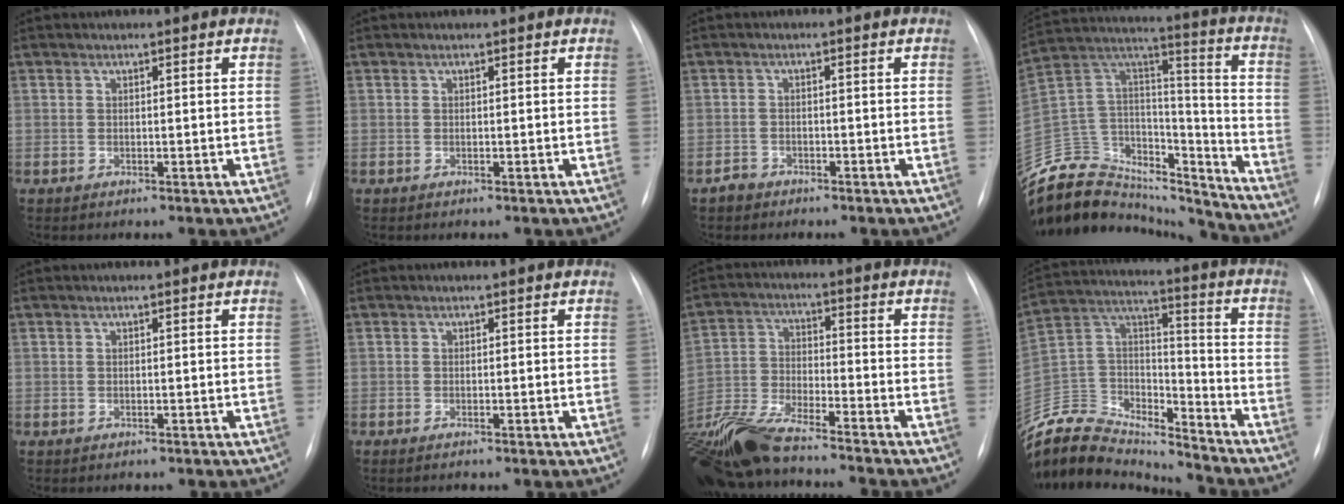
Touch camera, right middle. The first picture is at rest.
{"total": 0.0}
{"total": 1.7, "force": [-1.4, 1.0, 0.0], "torque": [-0.006, 0.003, -0.026]}
{"total": 27.9, "force": [-25.5, 8.6, 7.2], "torque": [-0.175, 0.042, -0.403]}
{"total": 0.7, "force": [-0.6, 0.3, 0.1], "torque": [-0.006, 0.000, -0.008]}
{"total": 0.9, "force": [-0.7, 0.0, 0.5], "torque": [-0.009, -0.002, -0.009]}
{"total": 16.9, "force": [-14.7, 1.2, 8.3], "torque": [-0.182, -0.026, -0.272]}
{"total": 23.9, "force": [-22.5, 5.9, 5.4], "torque": [-0.143, 0.029, -0.376]}